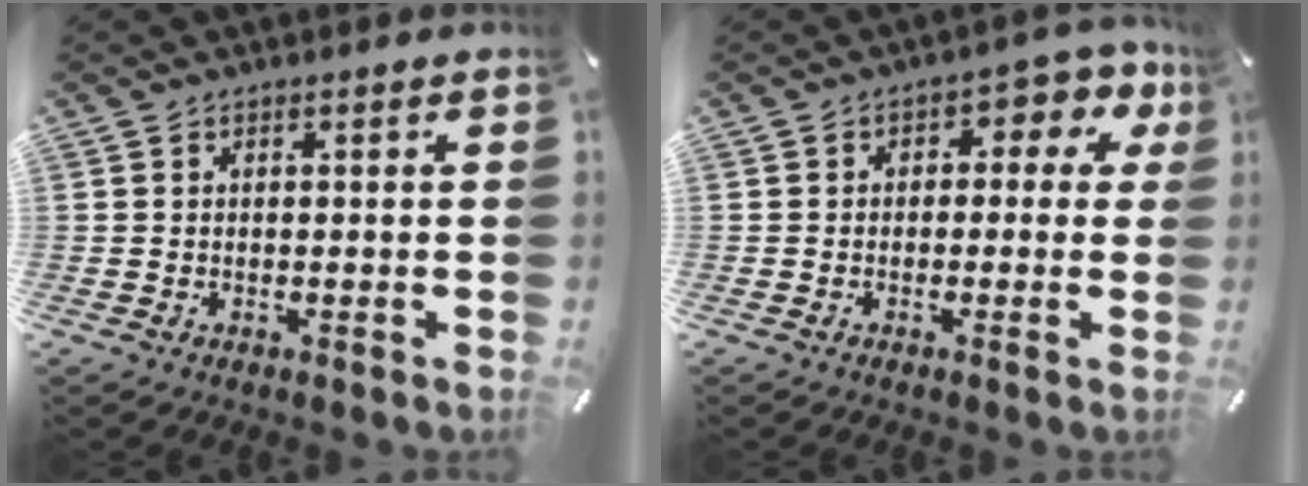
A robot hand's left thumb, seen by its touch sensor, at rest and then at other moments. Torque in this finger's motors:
{"motor_torque": [0.02, -0.01, 0.28, 0.17, 0.02]}